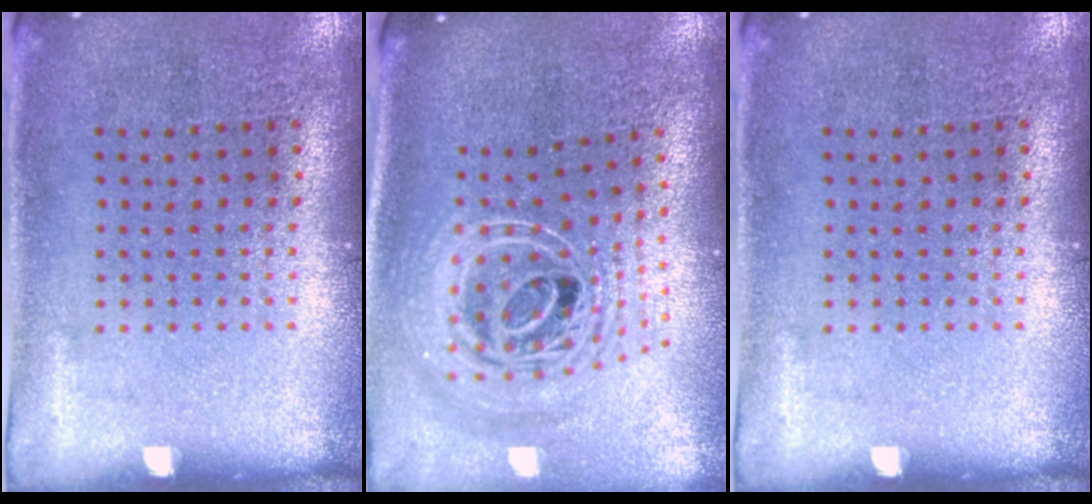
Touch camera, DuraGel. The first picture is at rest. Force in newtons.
{"total": 2.8, "press": 2.0, "slide": 1.9}
{"total": 0.0}